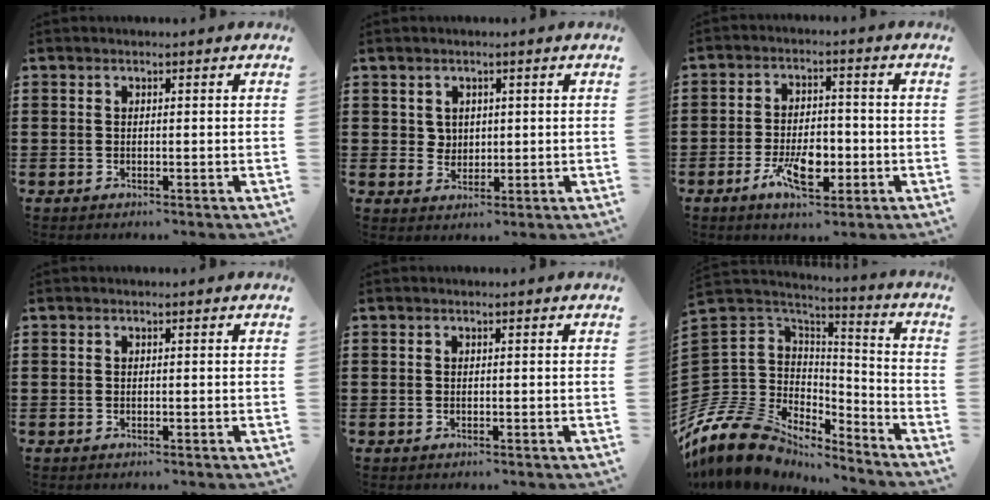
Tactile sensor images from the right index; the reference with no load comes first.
{"total": 2.4, "force": [1.2, 2.0, 0.6], "torque": [-0.019, 0.009, 0.022]}
{"total": 7.7, "force": [-2.8, 3.7, 6.1], "torque": [-0.116, -0.002, -0.053]}
{"total": 0.0}
{"total": 0.0}
{"total": 12.5, "force": [-8.6, 8.1, 3.9], "torque": [-0.132, 0.007, -0.165]}